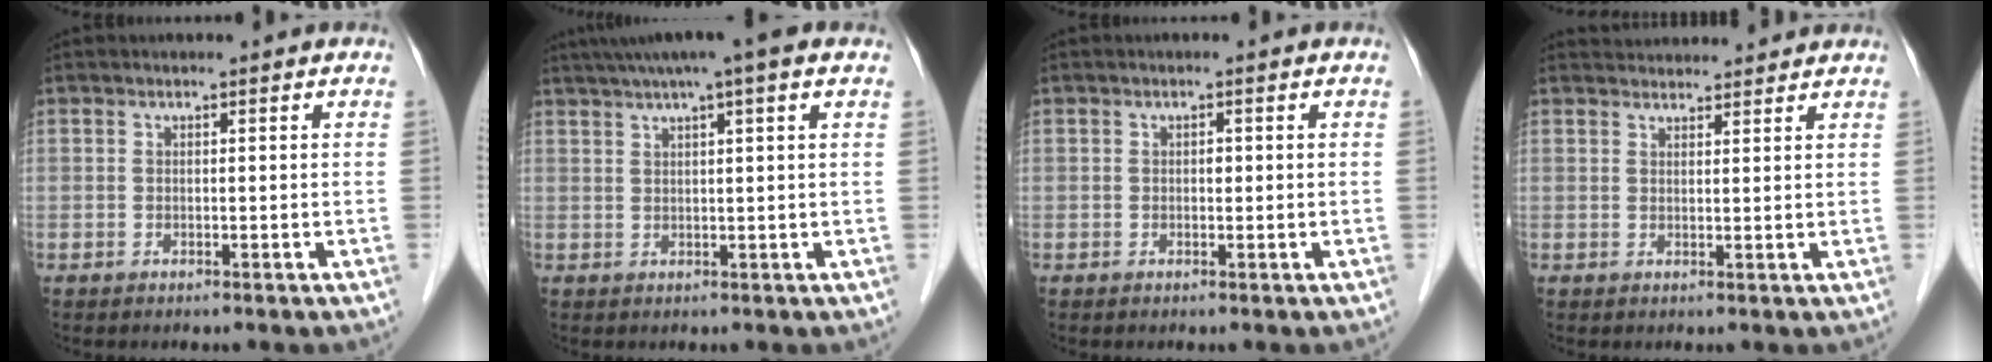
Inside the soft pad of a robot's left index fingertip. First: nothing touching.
{"total": 8.7, "force": [5.8, 0.1, 6.6], "torque": [-0.106, 0.033, 0.082]}
{"total": 0.7, "force": [-0.3, 0.4, 0.5], "torque": [-0.005, -0.002, -0.007]}
{"total": 6.5, "force": [6.4, 1.0, 0.9], "torque": [-0.012, 0.030, 0.080]}